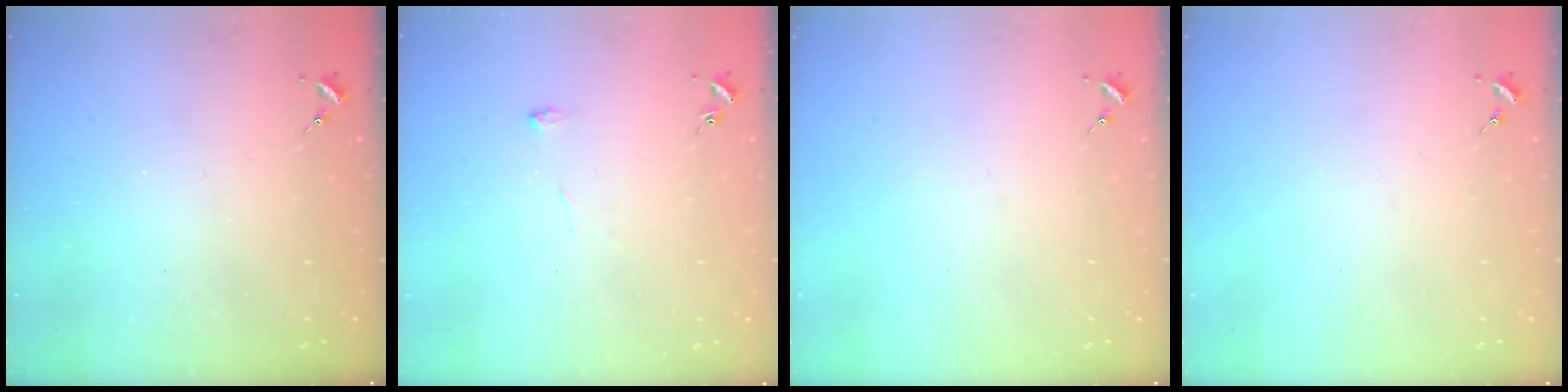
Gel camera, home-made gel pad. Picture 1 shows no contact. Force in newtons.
{"total": 5.8, "press": 5.8, "slide": 0.3}
{"total": 0.0}
{"total": 0.0}